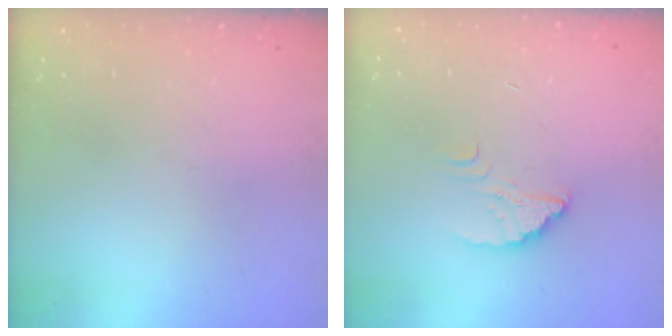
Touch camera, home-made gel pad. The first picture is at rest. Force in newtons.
{"total": 2.2, "press": 2.2, "slide": 0.1}